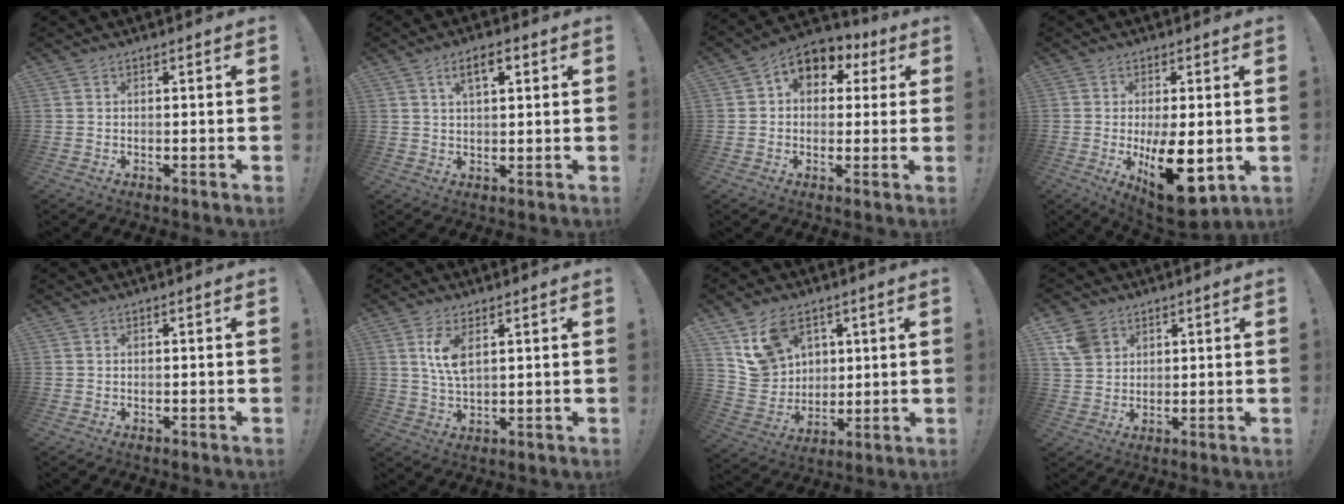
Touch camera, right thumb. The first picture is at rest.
{"total": 5.6, "force": [2.5, 2.1, 4.5], "torque": [-0.070, -0.001, 0.038]}
{"total": 8.0, "force": [2.4, 6.5, 3.9], "torque": [-0.050, -0.009, 0.048]}
{"total": 15.5, "force": [-2.9, 6.5, 13.7], "torque": [-0.210, -0.003, -0.026]}
{"total": 0.0}
{"total": 6.9, "force": [2.7, 2.8, 5.7], "torque": [-0.102, -0.013, 0.043]}
{"total": 13.5, "force": [7.4, 10.1, 4.9], "torque": [-0.090, -0.033, 0.152]}
{"total": 6.9, "force": [3.8, 5.1, 2.6], "torque": [-0.043, -0.010, 0.078]}